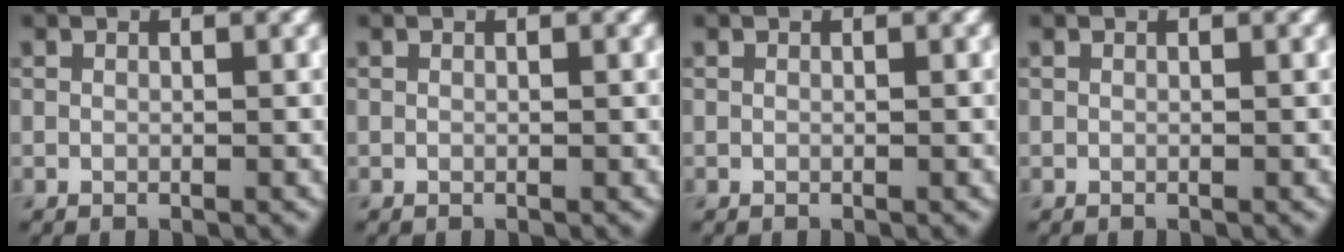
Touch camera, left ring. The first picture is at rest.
{"total": 0.0}
{"total": 0.0}
{"total": 0.0}